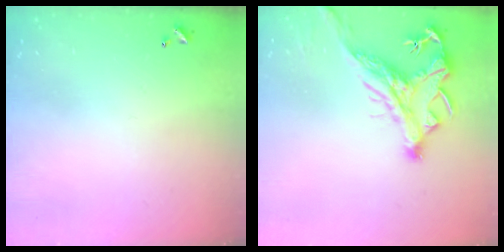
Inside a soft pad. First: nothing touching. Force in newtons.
{"total": 2.9, "press": 2.5, "slide": 1.4}